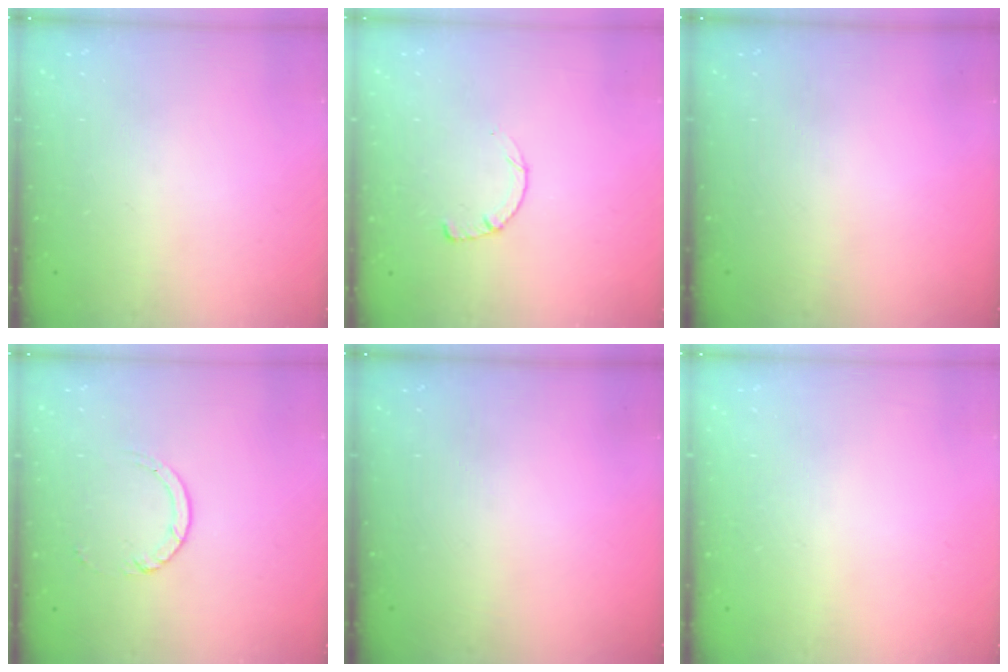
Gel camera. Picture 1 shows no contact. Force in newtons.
{"total": 3.0, "press": 3.0, "slide": 0.3}
{"total": 0.0}
{"total": 3.0, "press": 2.9, "slide": 0.4}
{"total": 0.0}
{"total": 2.6, "press": 2.6, "slide": 0.2}